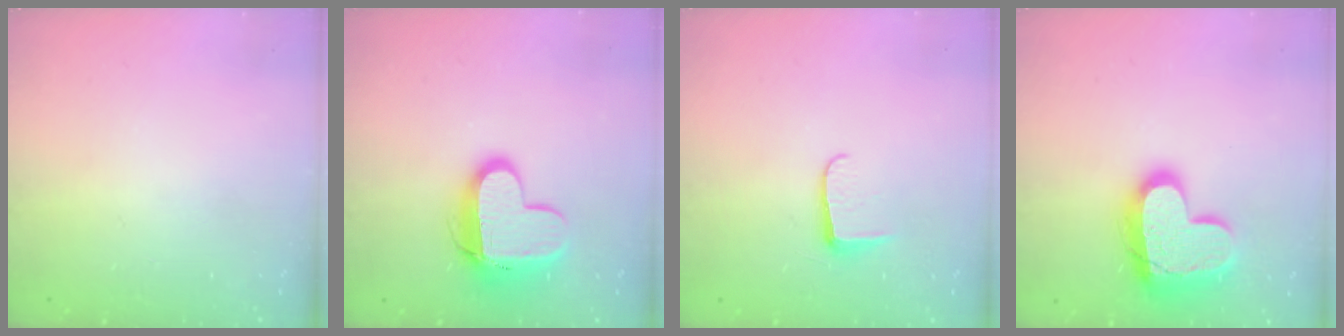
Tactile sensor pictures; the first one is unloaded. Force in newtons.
{"total": 12.1, "press": 12.0, "slide": 1.2}
{"total": 5.4, "press": 5.4, "slide": 0.7}
{"total": 17.9, "press": 17.8, "slide": 1.6}